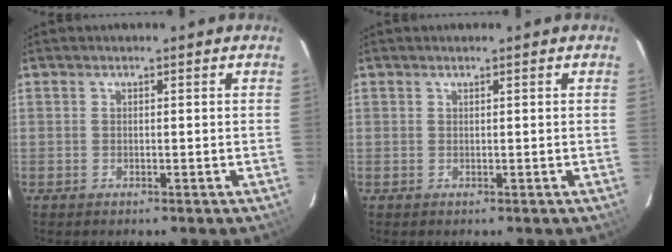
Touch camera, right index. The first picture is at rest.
{"total": 0.0}